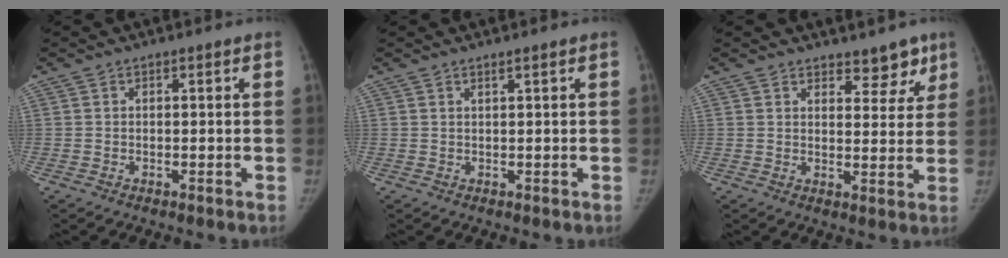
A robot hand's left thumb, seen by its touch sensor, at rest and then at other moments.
{"total": 0.7, "force": [0.4, -0.2, 0.5], "torque": [-0.016, -0.005, 0.012]}
{"total": 5.3, "force": [4.1, 2.8, 2.0], "torque": [0.016, -0.025, 0.054]}